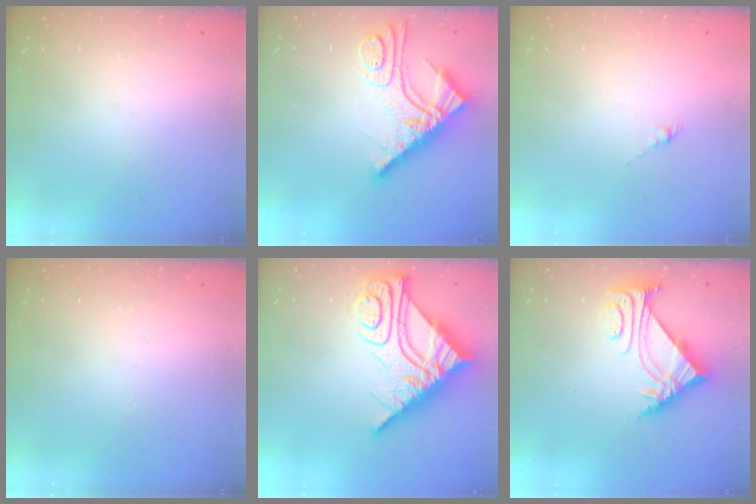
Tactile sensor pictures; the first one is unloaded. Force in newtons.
{"total": 13.9, "press": 13.8, "slide": 1.4}
{"total": 0.0}
{"total": 0.0}
{"total": 18.5, "press": 18.4, "slide": 2.0}
{"total": 4.9, "press": 4.8, "slide": 0.7}